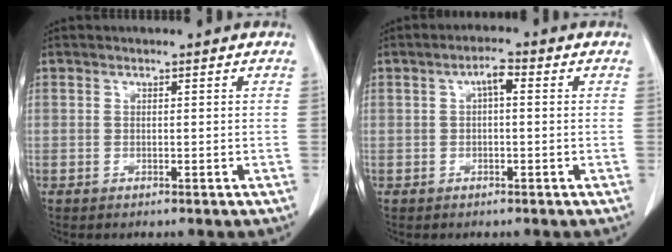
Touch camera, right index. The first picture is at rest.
{"total": 2.7, "force": [0.4, 0.8, 2.5], "torque": [-0.045, 0.010, 0.006]}